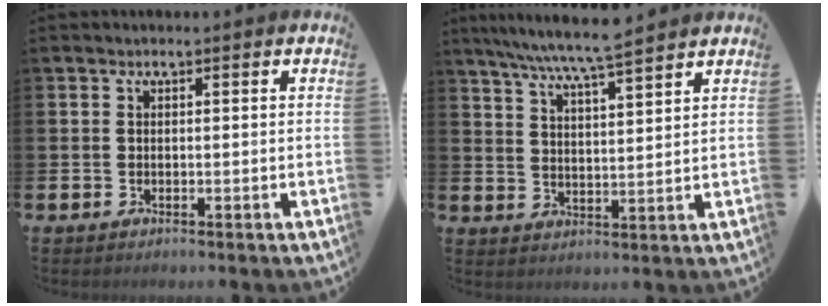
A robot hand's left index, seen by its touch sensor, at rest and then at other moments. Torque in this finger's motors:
{"motor_torque": [0.96, -1.18, 0.66, 0.21]}